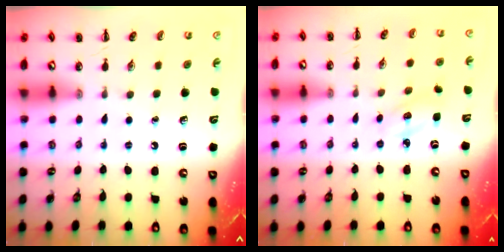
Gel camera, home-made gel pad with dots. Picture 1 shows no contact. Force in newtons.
{"total": 2.6, "press": 2.5, "slide": 0.6}